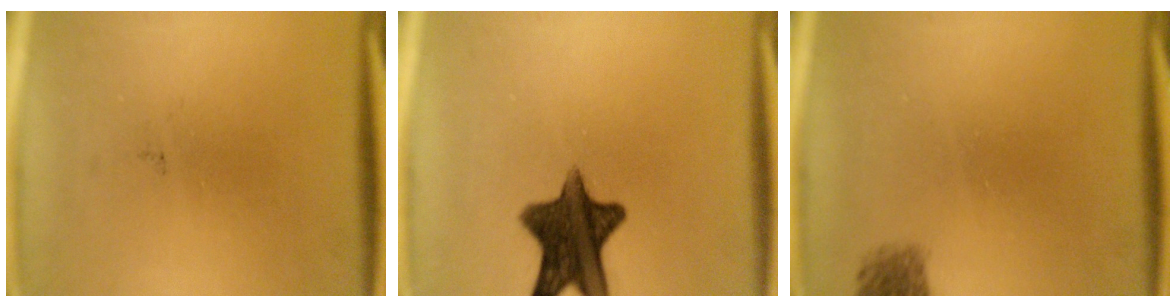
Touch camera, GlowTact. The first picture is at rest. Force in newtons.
{"total": 11.7}
{"total": 1.8}